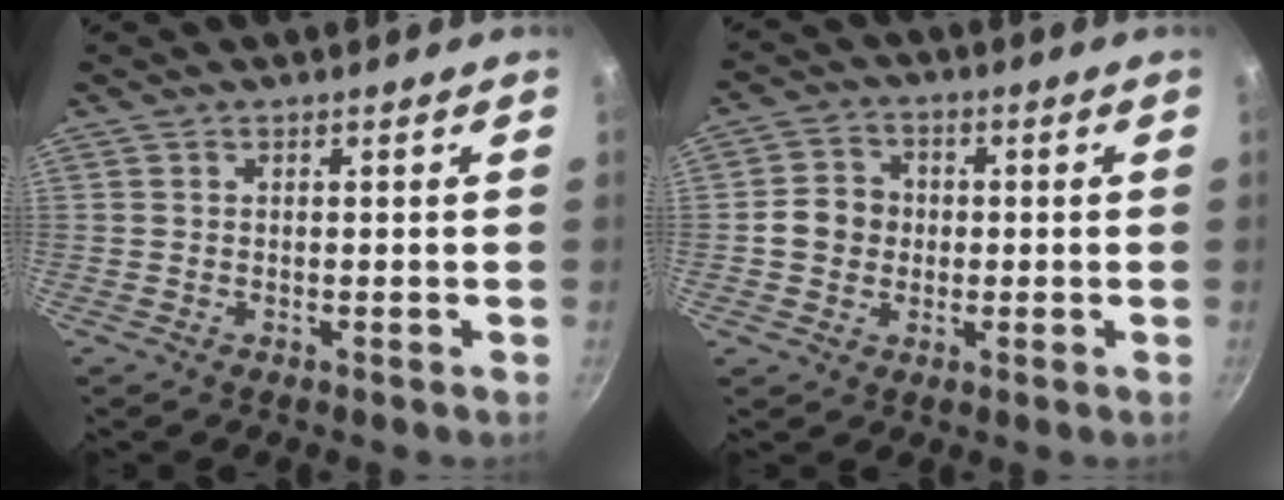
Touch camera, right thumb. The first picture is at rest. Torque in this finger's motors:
{"motor_torque": [0.35, 1.41, 0.59, -0.72, 0.17]}